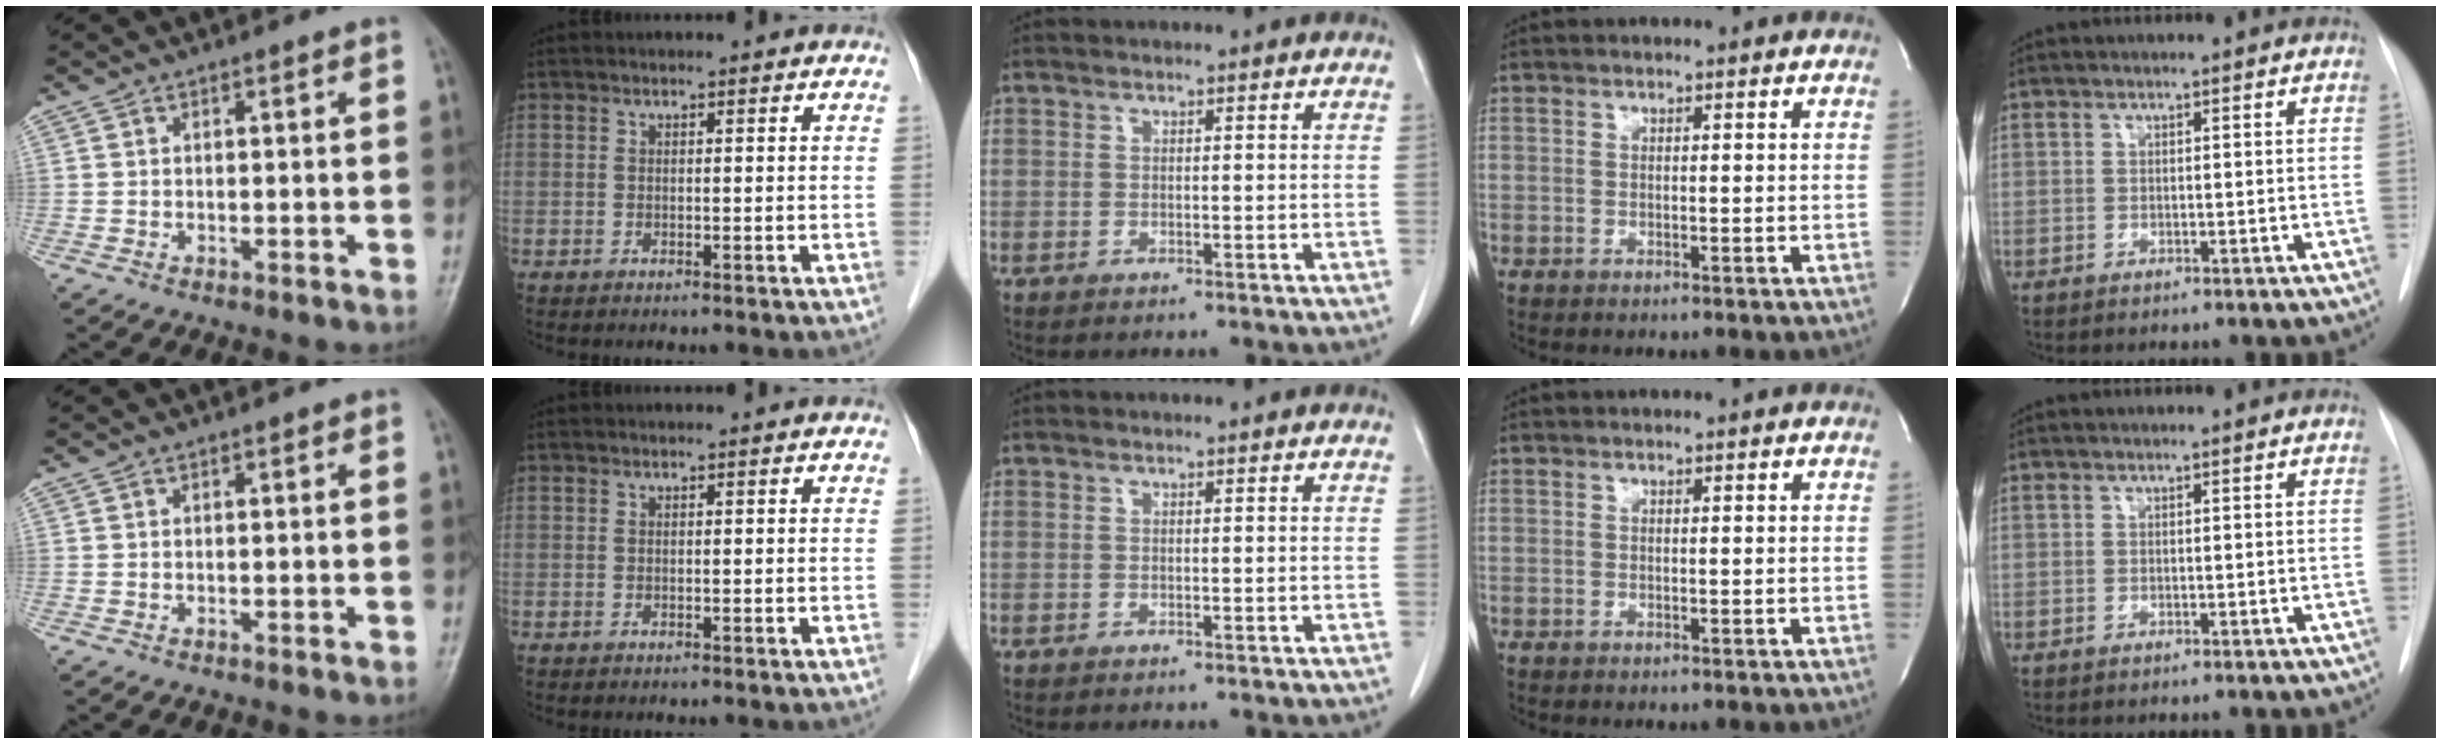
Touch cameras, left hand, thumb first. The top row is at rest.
{}